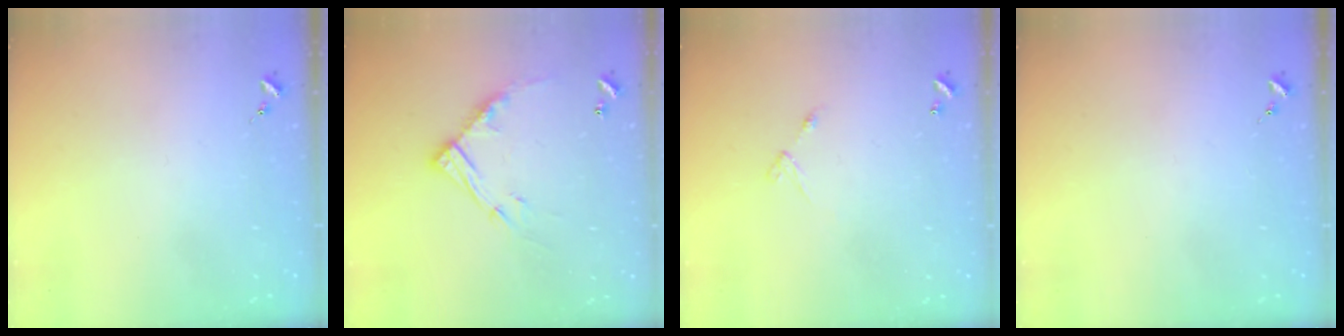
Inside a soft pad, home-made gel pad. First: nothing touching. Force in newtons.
{"total": 13.1, "press": 13.1, "slide": 1.2}
{"total": 5.4, "press": 5.4, "slide": 0.4}
{"total": 0.0}